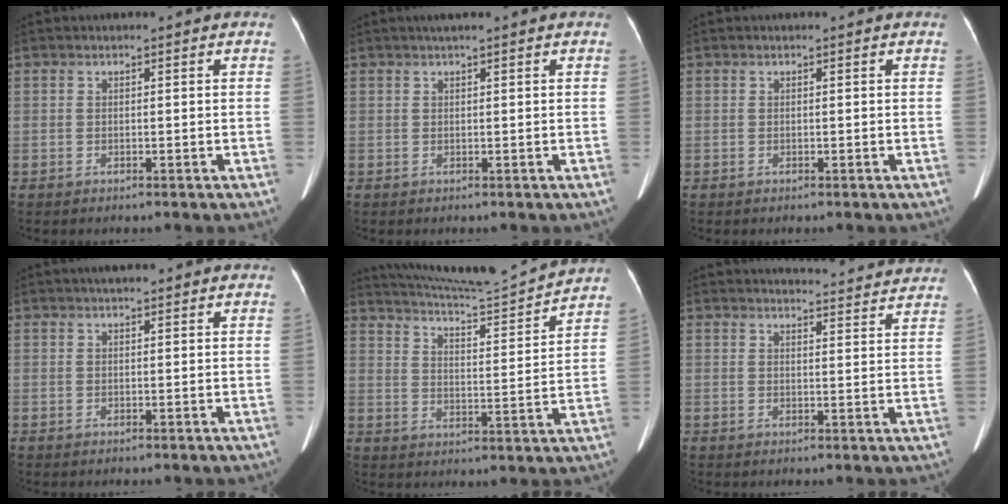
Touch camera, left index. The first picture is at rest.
{"total": 1.6, "force": [1.2, -0.1, 1.1], "torque": [-0.015, 0.014, 0.020]}
{"total": 0.0}
{"total": 3.1, "force": [2.4, 0.8, 1.7], "torque": [-0.019, 0.022, 0.032]}
{"total": 14.7, "force": [14.2, -1.4, 3.3], "torque": [-0.066, -0.031, 0.209]}
{"total": 12.4, "force": [12.2, 1.3, 1.9], "torque": [-0.001, -0.015, 0.122]}